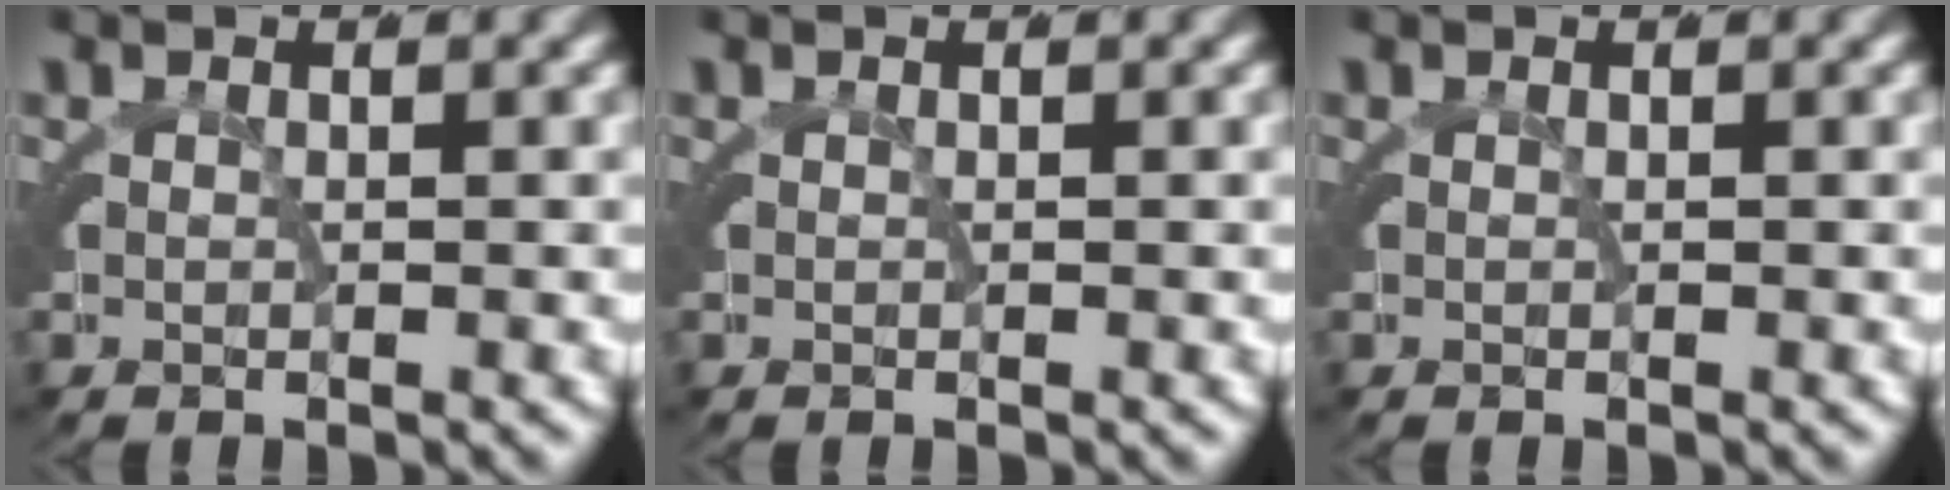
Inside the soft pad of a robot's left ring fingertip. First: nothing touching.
{"total": 0.0}
{"total": 0.0}